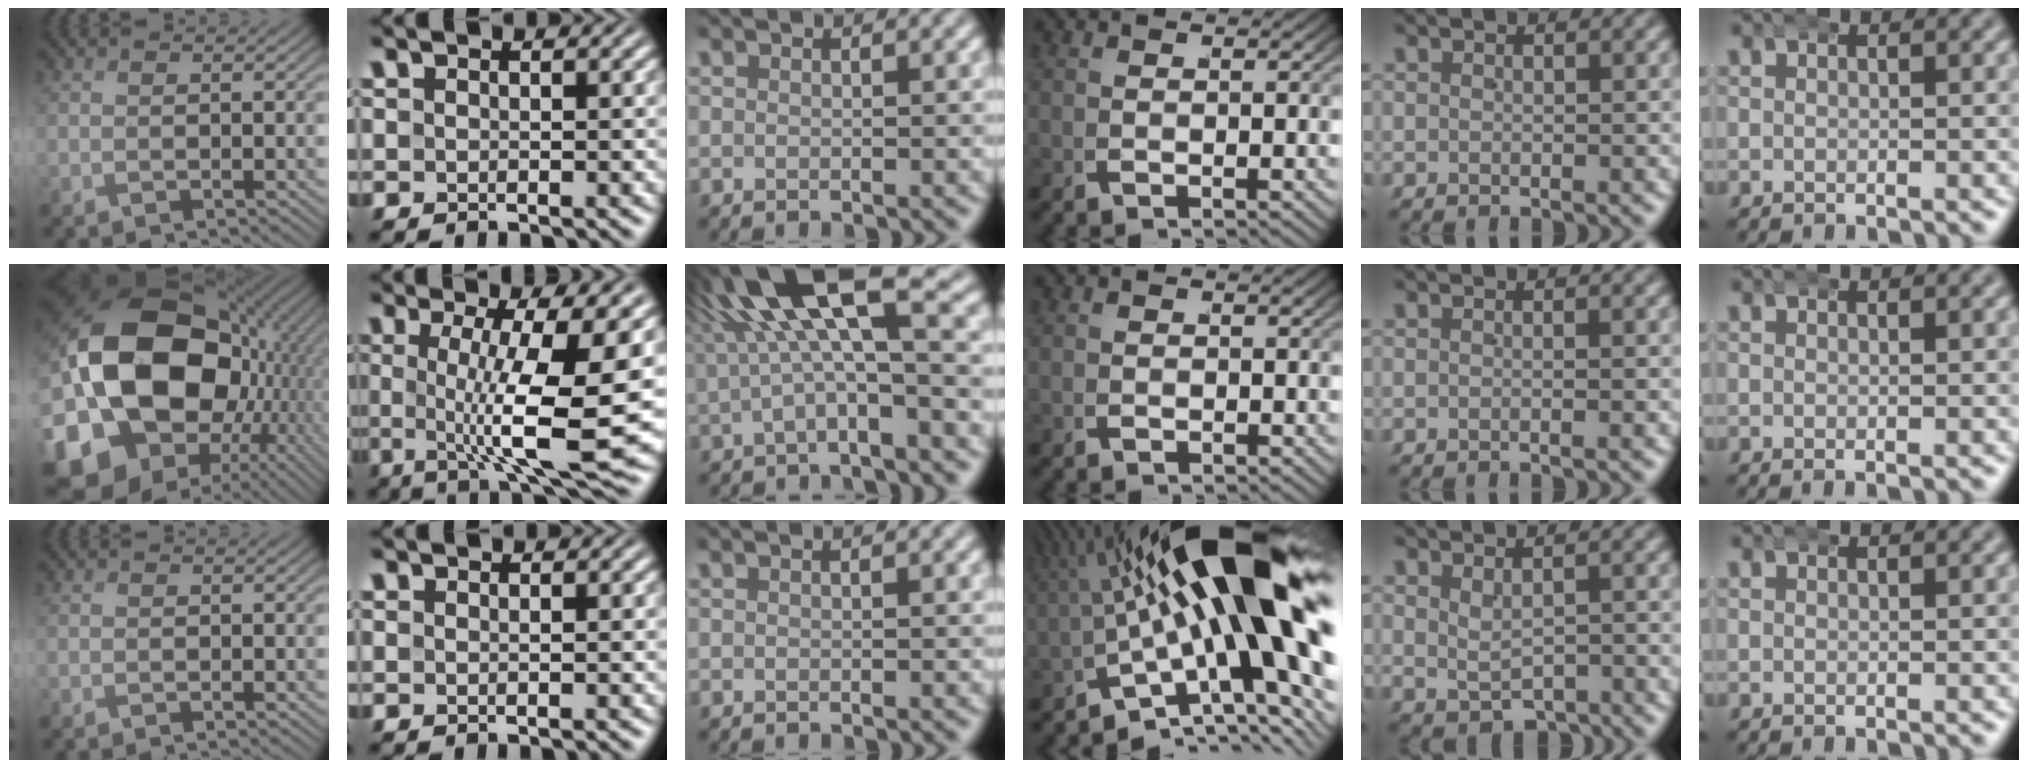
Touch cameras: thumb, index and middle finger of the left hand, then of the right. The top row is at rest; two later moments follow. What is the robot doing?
{"motion": "wrap", "object": "aluminum foil"}